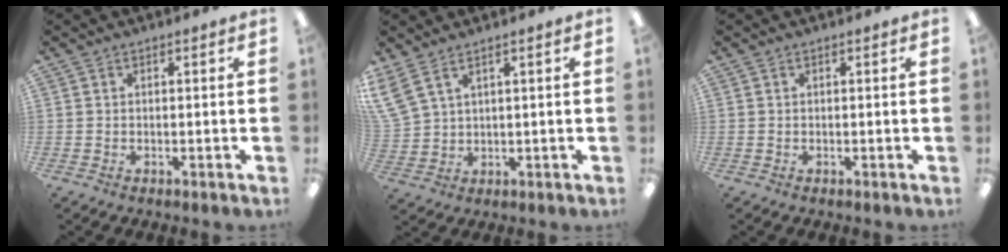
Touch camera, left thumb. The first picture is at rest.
{"total": 6.0, "force": [3.8, 2.9, 3.7], "torque": [-0.084, -0.013, 0.072]}
{"total": 0.0}